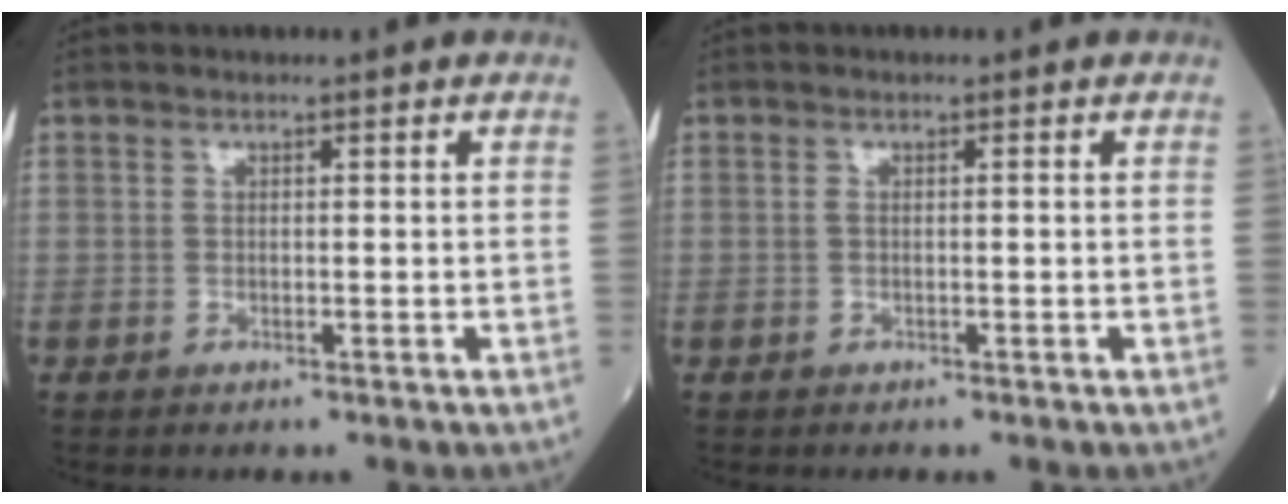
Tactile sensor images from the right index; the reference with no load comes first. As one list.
[{"total": 0.7, "force": [0.0, 0.1, 0.7], "torque": [-0.014, 0.000, 0.001]}]